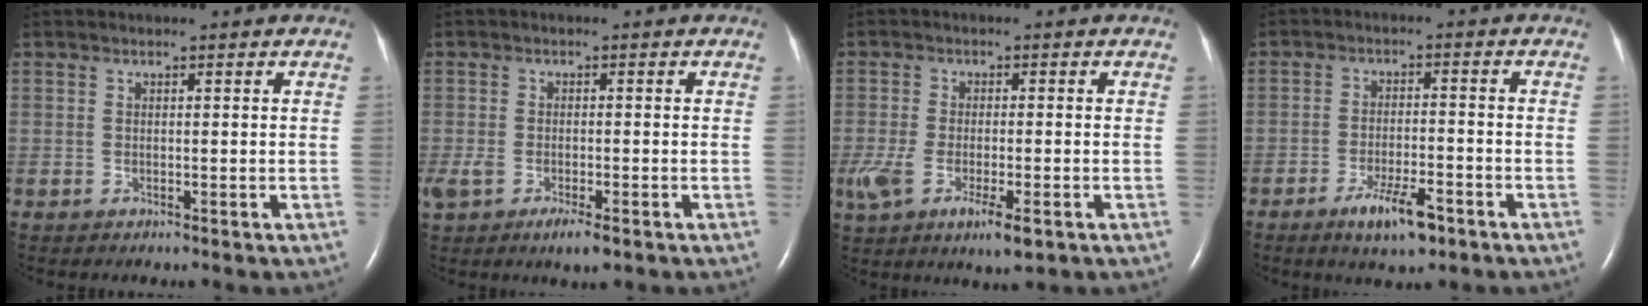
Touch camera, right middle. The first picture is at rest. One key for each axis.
{"total": 5.3, "fx": -3.0, "fy": 1.8, "fz": 4.0, "tx": -0.074, "ty": -0.014, "tz": -0.047}
{"total": 8.7, "fx": -4.0, "fy": 2.7, "fz": 7.2, "tx": -0.134, "ty": -0.023, "tz": -0.066}
{"total": 6.6, "fx": -4.1, "fy": 1.6, "fz": 4.9, "tx": -0.094, "ty": -0.006, "tz": -0.065}